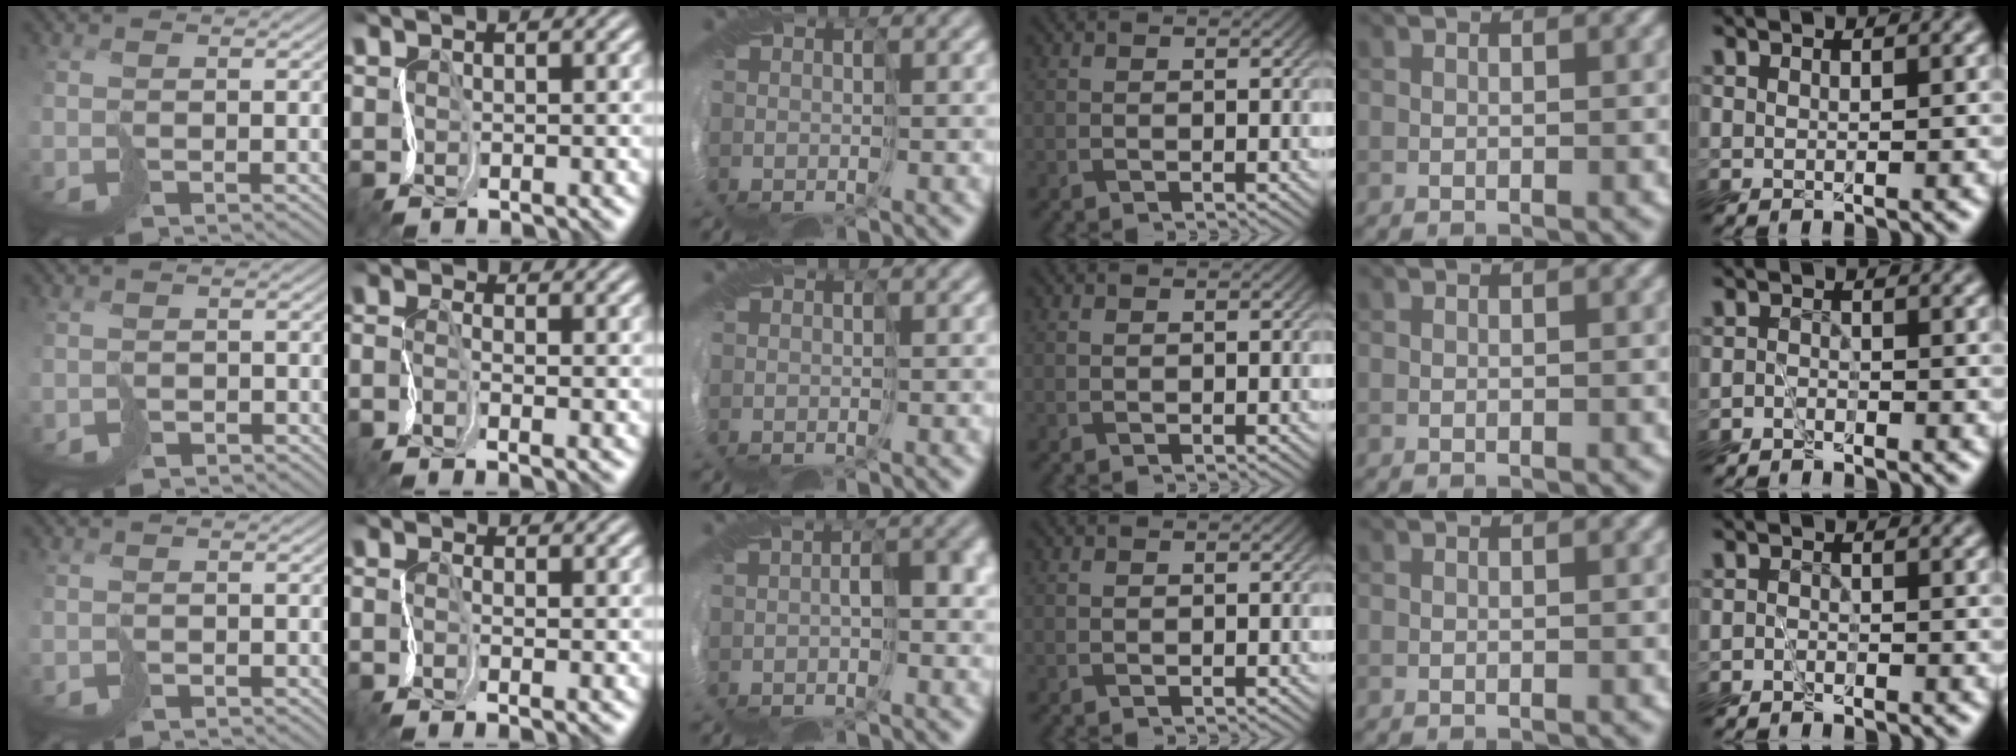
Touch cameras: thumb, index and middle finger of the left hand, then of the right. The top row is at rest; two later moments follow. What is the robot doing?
{"motion": "cut", "object": "bubble wrap"}